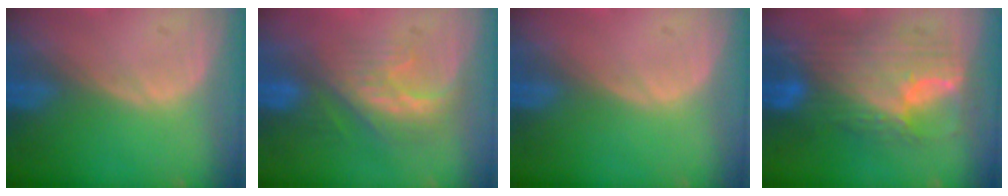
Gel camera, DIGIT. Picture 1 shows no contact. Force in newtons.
{"total": 8.3, "press": 7.2, "slide": 4.0}
{"total": 0.0}
{"total": 11.8, "press": 11.7, "slide": 1.1}